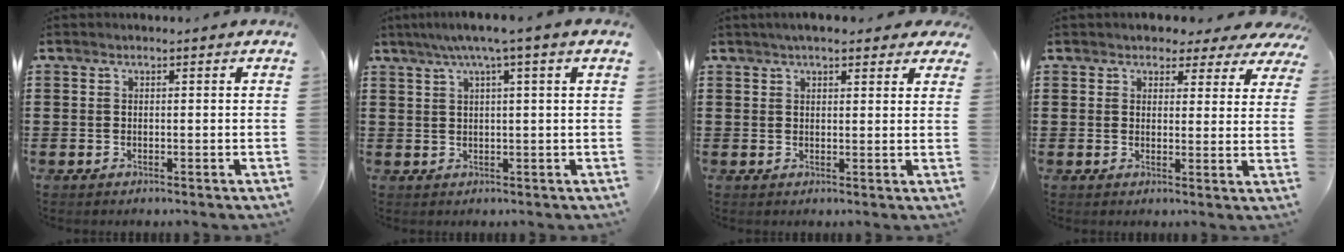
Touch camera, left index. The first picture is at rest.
{"total": 3.7, "force": [1.6, -0.6, 3.3], "torque": [-0.065, -0.002, 0.025]}
{"total": 3.7, "force": [2.9, 1.2, 1.9], "torque": [-0.045, 0.006, 0.053]}
{"total": 3.0, "force": [2.5, 1.5, 0.7], "torque": [-0.020, -0.005, 0.043]}